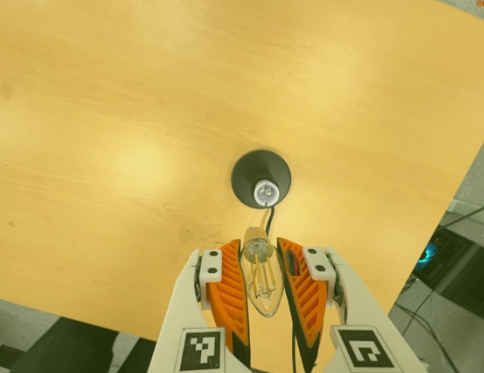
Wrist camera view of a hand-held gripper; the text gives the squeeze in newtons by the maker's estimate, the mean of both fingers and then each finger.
{"total": 19.5, "left": 19.8, "right": 19.3}